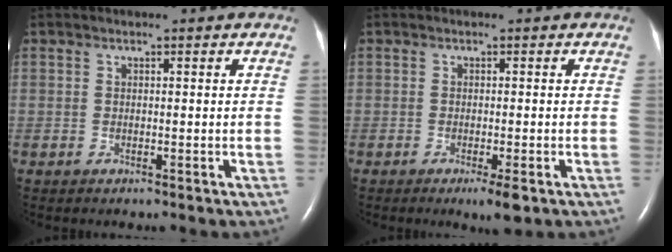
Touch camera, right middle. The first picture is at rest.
{"total": 2.8, "force": [-1.4, 0.3, 2.3], "torque": [-0.033, -0.007, -0.018]}